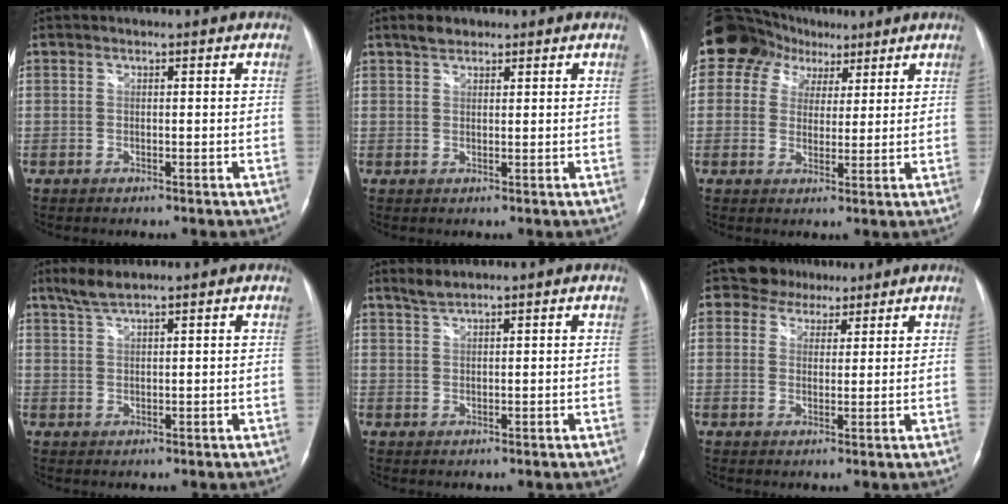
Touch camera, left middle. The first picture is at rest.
{"total": 2.2, "force": [1.7, 1.2, 0.7], "torque": [-0.016, 0.008, 0.027]}
{"total": 13.2, "force": [6.6, 10.7, 4.0], "torque": [-0.099, 0.062, 0.115]}
{"total": 2.9, "force": [2.5, 0.2, 1.5], "torque": [-0.039, 0.008, 0.053]}
{"total": 1.6, "force": [1.5, -0.1, 0.4], "torque": [-0.010, 0.006, 0.035]}
{"total": 5.2, "force": [3.8, 3.5, 0.4], "torque": [-0.004, 0.012, 0.057]}